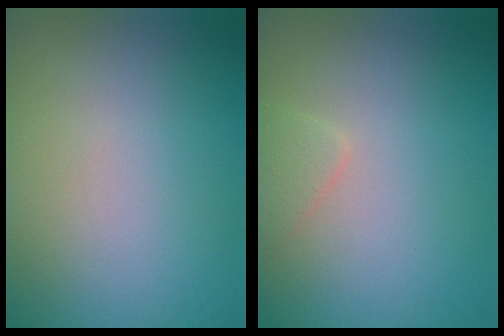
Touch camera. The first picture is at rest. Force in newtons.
{"total": 1.2, "press": 1.1, "slide": 0.1}